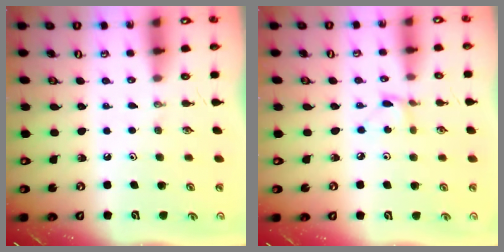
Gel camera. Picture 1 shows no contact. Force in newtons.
{"total": 2.4, "press": 2.4, "slide": 0.3}